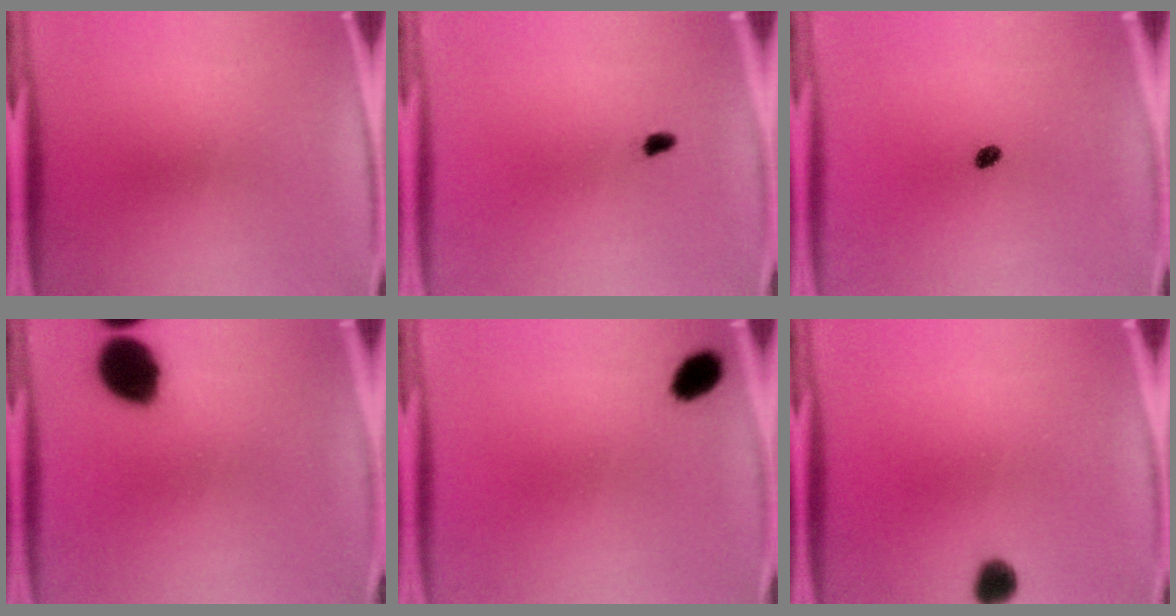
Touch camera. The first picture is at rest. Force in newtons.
{"total": 1.3}
{"total": 1.7}
{"total": 11.0}
{"total": 4.8}
{"total": 3.7}